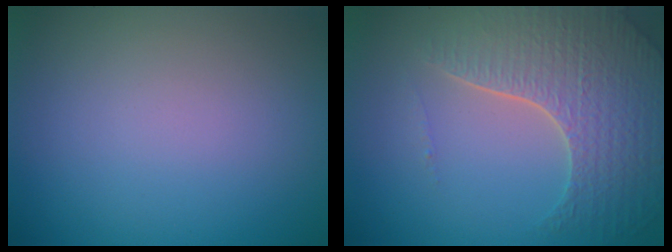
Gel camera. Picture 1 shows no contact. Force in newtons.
{"total": 5.8, "press": 4.7, "slide": 3.3}